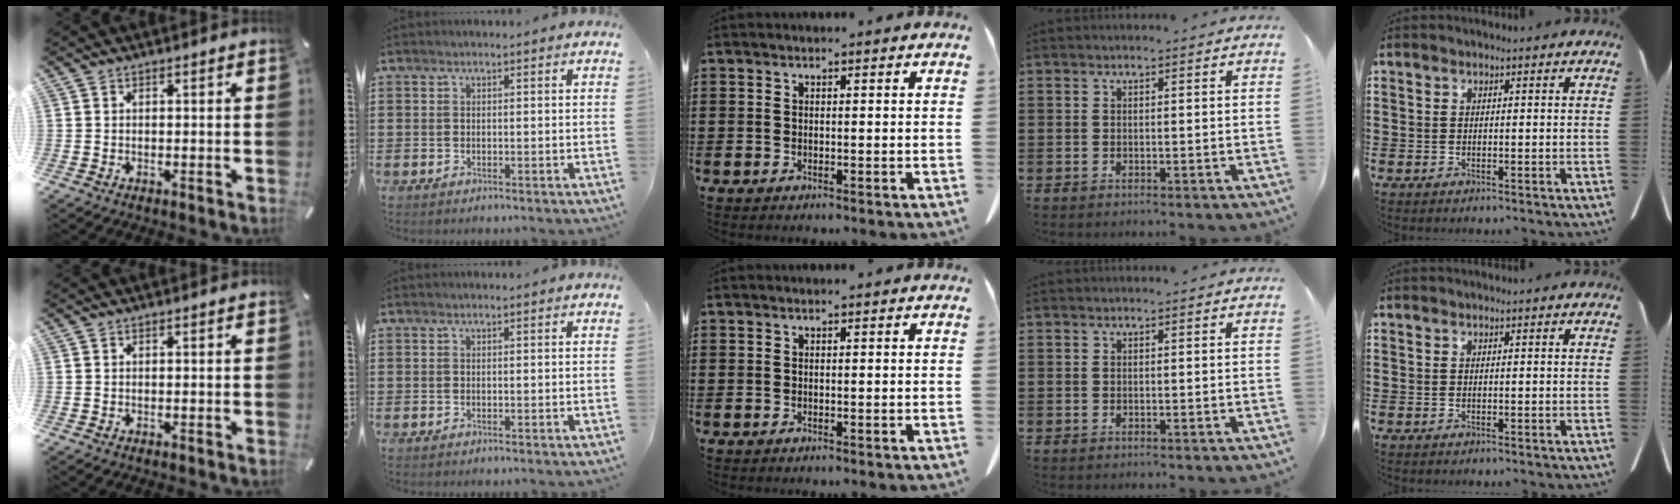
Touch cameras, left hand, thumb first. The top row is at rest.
{}